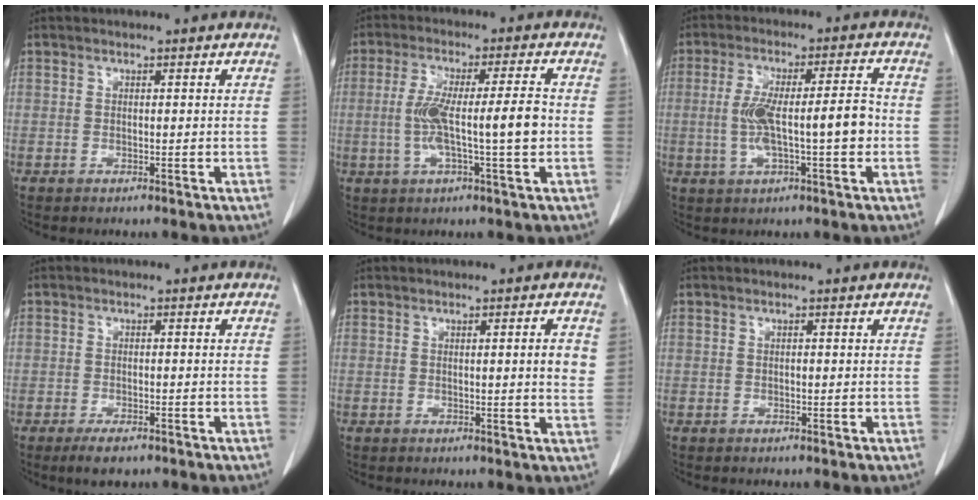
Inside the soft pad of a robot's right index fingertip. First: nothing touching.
{"total": 9.5, "force": [-0.9, 0.4, 9.4], "torque": [-0.174, 0.011, -0.018]}
{"total": 9.7, "force": [-1.0, 1.7, 9.5], "torque": [-0.176, 0.020, -0.016]}
{"total": 3.0, "force": [-2.0, 1.2, 1.8], "torque": [-0.035, -0.004, -0.028]}
{"total": 3.0, "force": [0.8, 0.3, 2.9], "torque": [-0.037, -0.002, 0.008]}
{"total": 0.0}